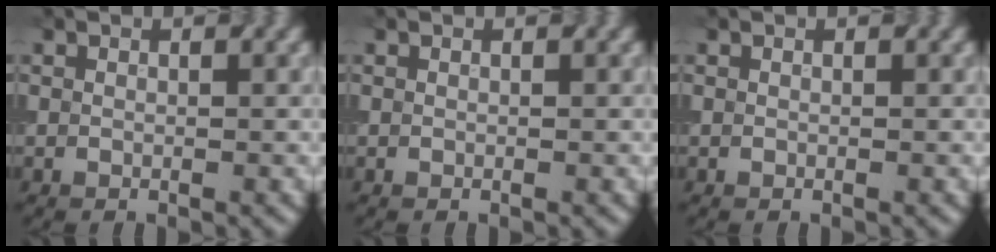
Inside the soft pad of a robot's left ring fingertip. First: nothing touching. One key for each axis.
{"total": 0.0}
{"total": 0.0}